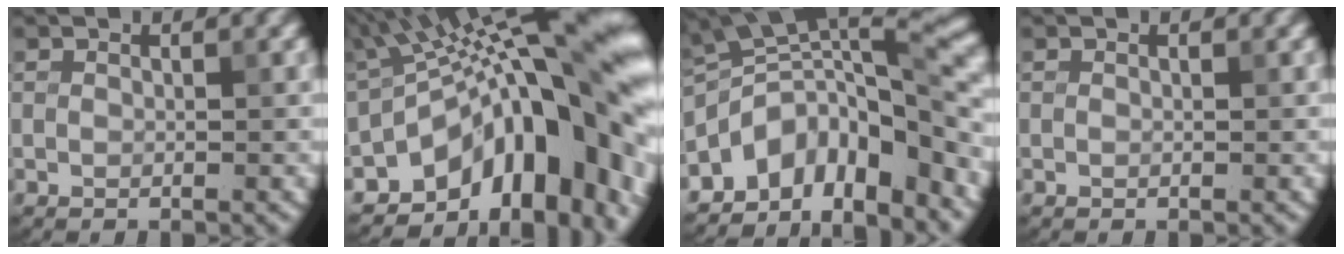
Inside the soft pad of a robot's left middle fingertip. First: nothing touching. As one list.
[{"total": 17.5, "force": [-4.1, 8.0, 15.1], "torque": [-0.178, 0.032, -0.069]}, {"total": 10.0, "force": [-5.6, 4.8, 6.7], "torque": [-0.081, 0.012, -0.103]}, {"total": 0.0}]